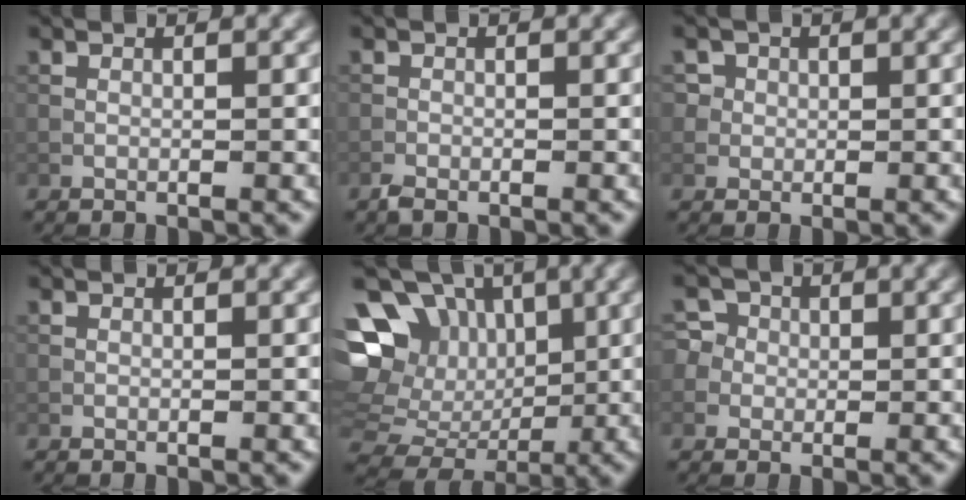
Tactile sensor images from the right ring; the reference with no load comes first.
{"total": 1.1, "force": [-0.8, 0.5, 0.4], "torque": [-0.006, -0.001, -0.019]}
{"total": 3.4, "force": [1.4, 2.9, 1.1], "torque": [-0.020, 0.005, 0.024]}
{"total": 0.0}
{"total": 14.1, "force": [4.0, 12.0, 6.1], "torque": [-0.163, 0.036, 0.061]}
{"total": 4.6, "force": [0.5, 4.3, 1.3], "torque": [-0.010, 0.032, -0.005]}